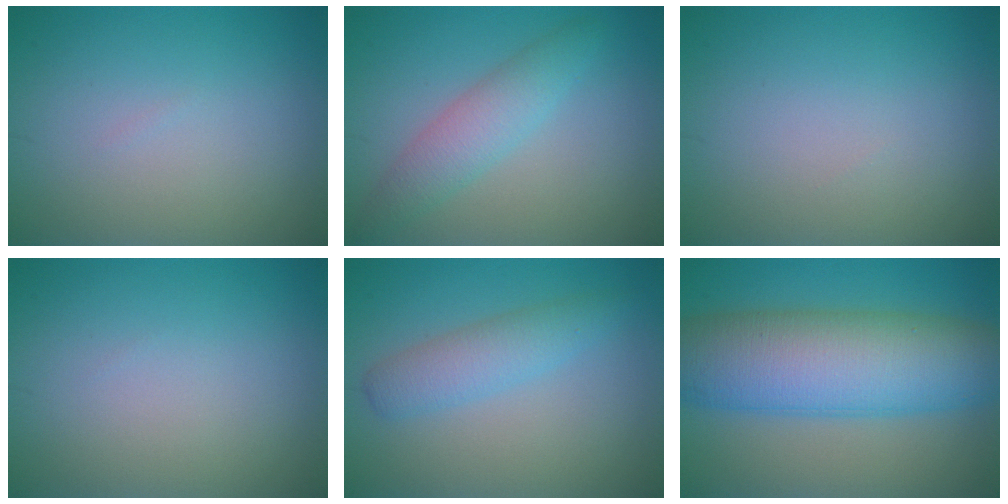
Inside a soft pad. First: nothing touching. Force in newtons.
{"total": 3.2, "press": 3.2, "slide": 0.0}
{"total": 0.0}
{"total": 0.0}
{"total": 3.0, "press": 3.0, "slide": 0.1}
{"total": 11.7, "press": 11.7, "slide": 0.1}